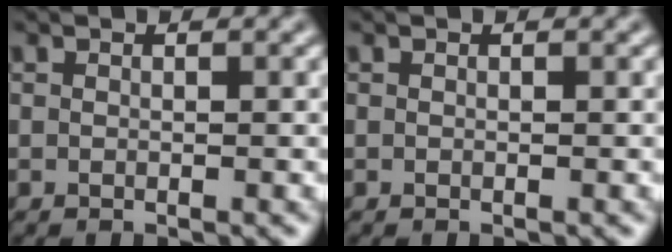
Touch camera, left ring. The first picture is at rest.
{"total": 0.0}